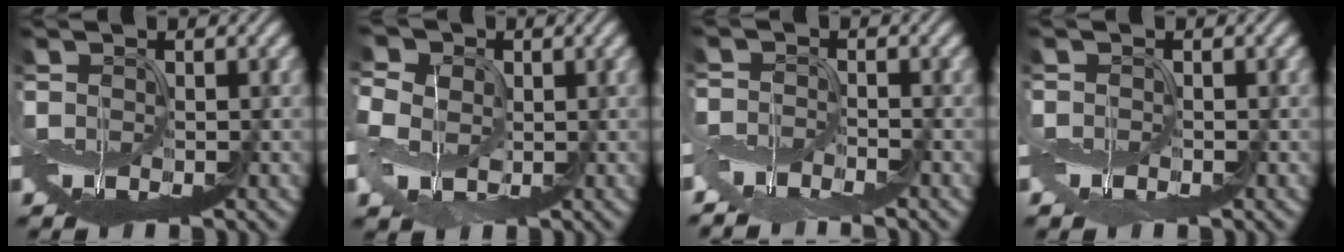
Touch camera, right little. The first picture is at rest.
{"total": 8.5, "force": [0.2, 7.2, 4.5], "torque": [-0.106, 0.004, -0.025]}
{"total": 3.6, "force": [-3.3, 0.6, 1.4], "torque": [-0.027, -0.009, -0.074]}
{"total": 1.1, "force": [-0.9, 0.5, 0.5], "torque": [-0.011, -0.006, -0.019]}